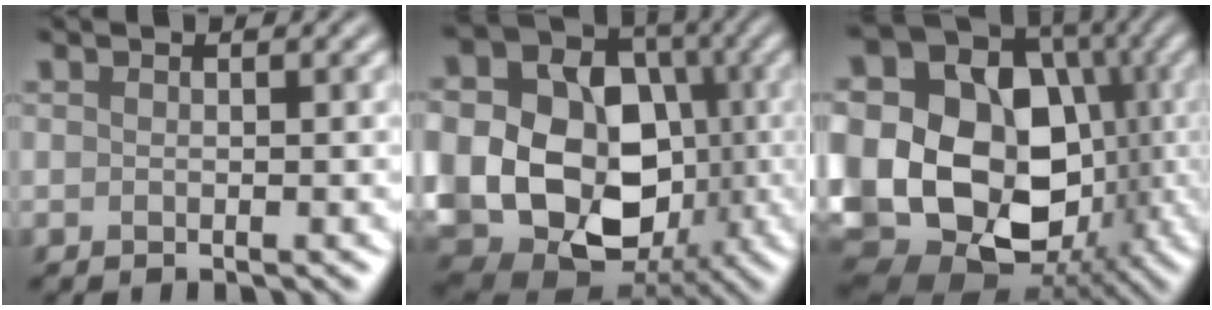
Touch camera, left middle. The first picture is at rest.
{"total": 21.7, "force": [-1.7, 18.6, 11.1], "torque": [-0.216, -0.021, -0.052]}
{"total": 23.3, "force": [-0.7, 19.5, 12.8], "torque": [-0.245, -0.006, -0.041]}